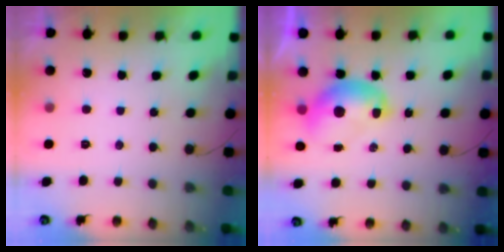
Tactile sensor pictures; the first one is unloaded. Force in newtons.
{"total": 8.1, "press": 8.0, "slide": 1.4}